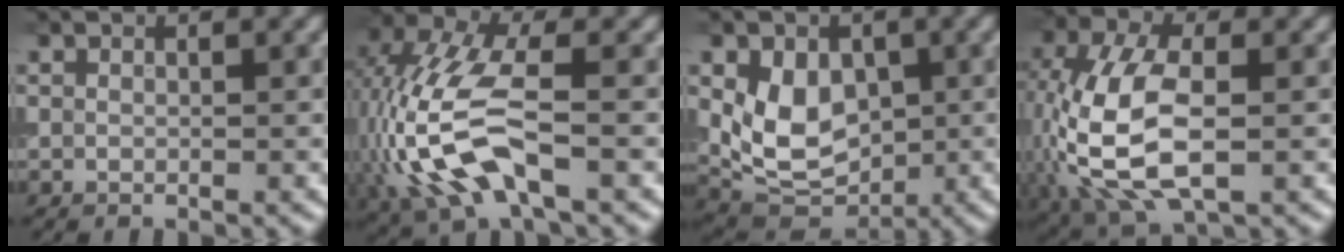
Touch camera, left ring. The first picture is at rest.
{"total": 8.4, "force": [-2.0, 3.9, 7.2], "torque": [-0.166, 0.012, -0.046]}
{"total": 6.1, "force": [0.5, 4.5, 4.2], "torque": [-0.072, -0.013, 0.010]}
{"total": 10.4, "force": [-1.2, 5.8, 8.6], "torque": [-0.203, -0.001, -0.029]}